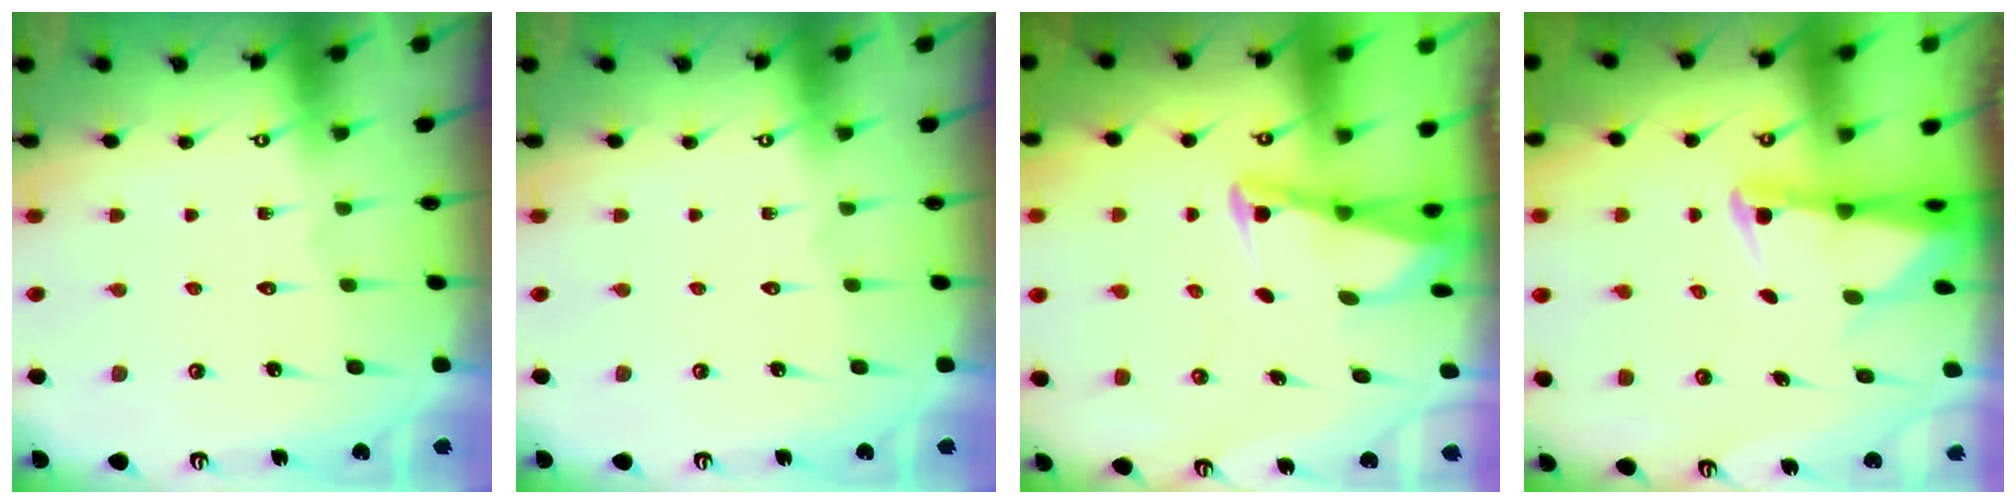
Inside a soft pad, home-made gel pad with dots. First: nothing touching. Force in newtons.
{"total": 0.0}
{"total": 3.0, "press": 3.0, "slide": 0.3}
{"total": 2.8, "press": 2.8, "slide": 0.4}